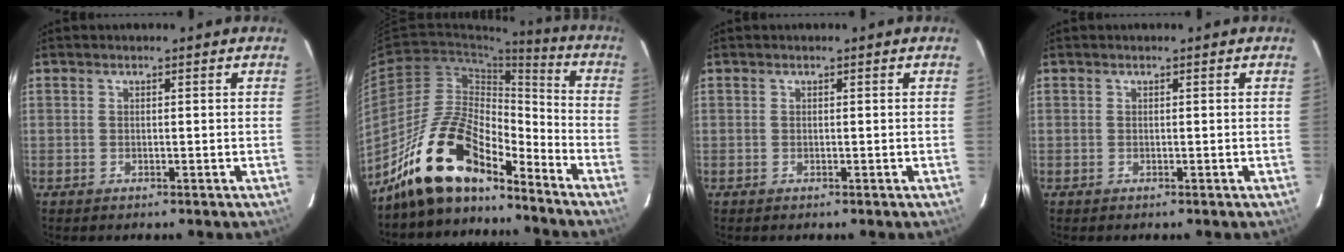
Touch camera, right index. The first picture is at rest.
{"total": 16.9, "force": [-13.4, 5.5, 8.7], "torque": [-0.164, 0.014, -0.252]}
{"total": 0.0}
{"total": 0.0}